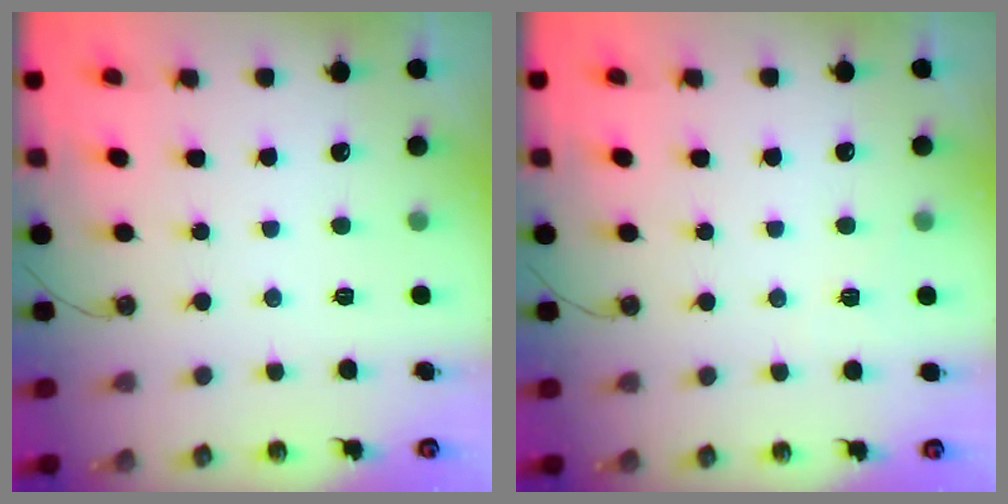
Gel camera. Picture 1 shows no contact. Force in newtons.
{"total": 3.2, "press": 2.1, "slide": 2.4}